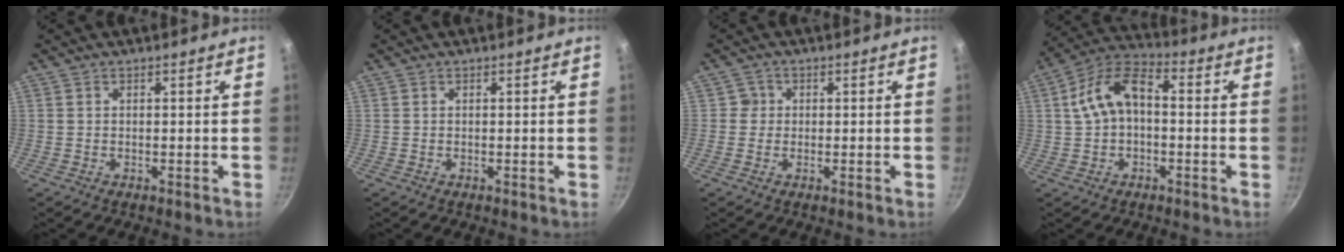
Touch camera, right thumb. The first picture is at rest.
{"total": 0.0}
{"total": 1.9, "force": [0.1, 1.9, 0.2], "torque": [0.012, 0.004, -0.002]}
{"total": 10.8, "force": [0.7, 6.4, 8.6], "torque": [-0.150, 0.043, 0.000]}